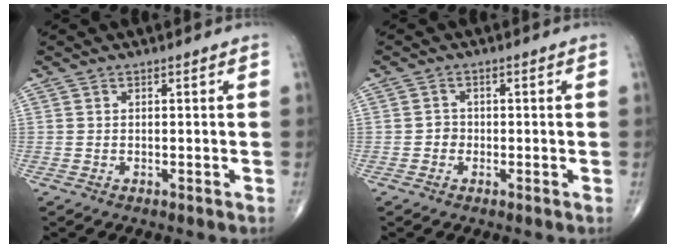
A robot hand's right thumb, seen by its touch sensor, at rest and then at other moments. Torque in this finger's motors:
{"motor_torque": [-0.19, -0.35, 0.04, -0.16, 0.00]}